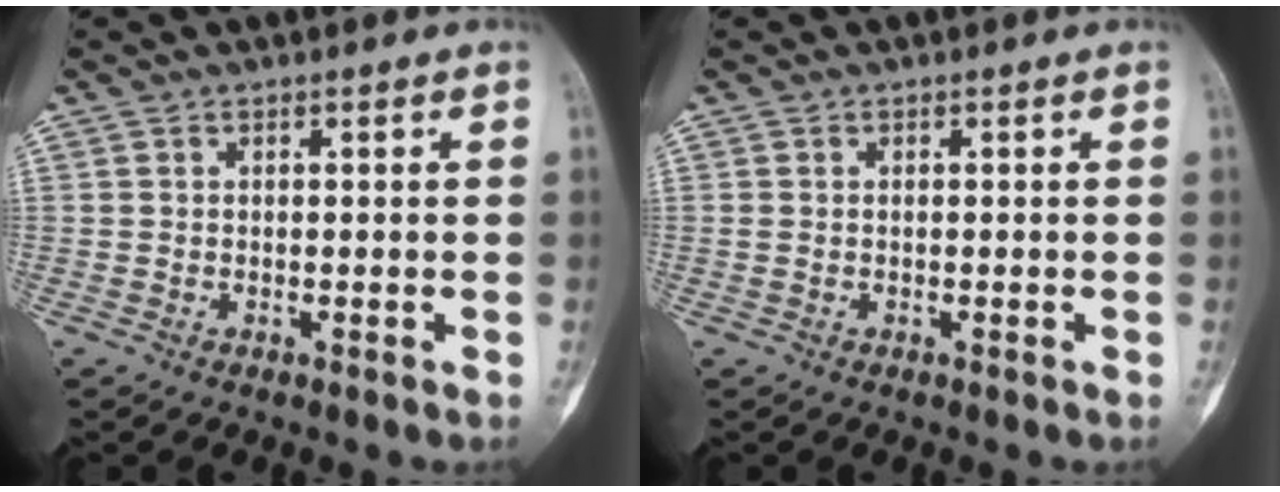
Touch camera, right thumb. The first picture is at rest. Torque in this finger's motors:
{"motor_torque": [0.07, -0.11, 0.16, 0.08, 0.00]}